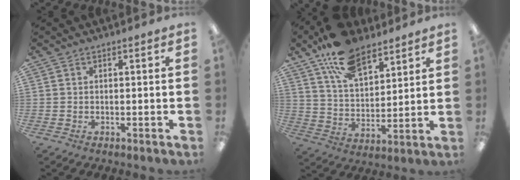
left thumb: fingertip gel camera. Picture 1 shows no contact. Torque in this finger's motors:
{"motor_torque": [0.59, 0.08, 1.49, -1.25, 0.31]}